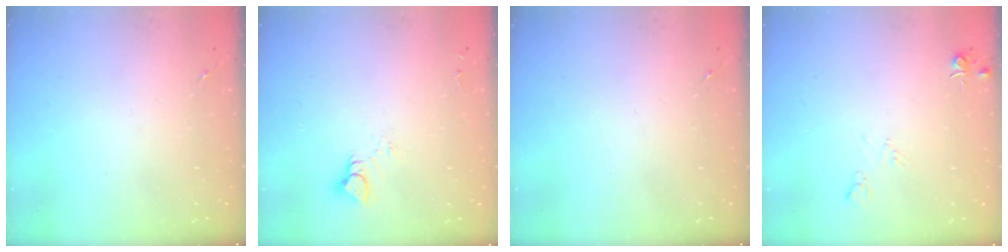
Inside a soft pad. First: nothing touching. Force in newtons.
{"total": 5.1, "press": 5.1, "slide": 0.3}
{"total": 0.0}
{"total": 5.2, "press": 5.2, "slide": 0.7}